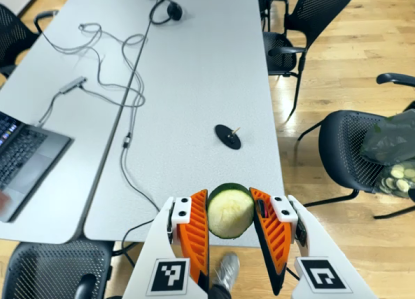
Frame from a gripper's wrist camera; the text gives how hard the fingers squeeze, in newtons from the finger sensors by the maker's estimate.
{"total": 12.5, "left": 13.0, "right": 11.9}